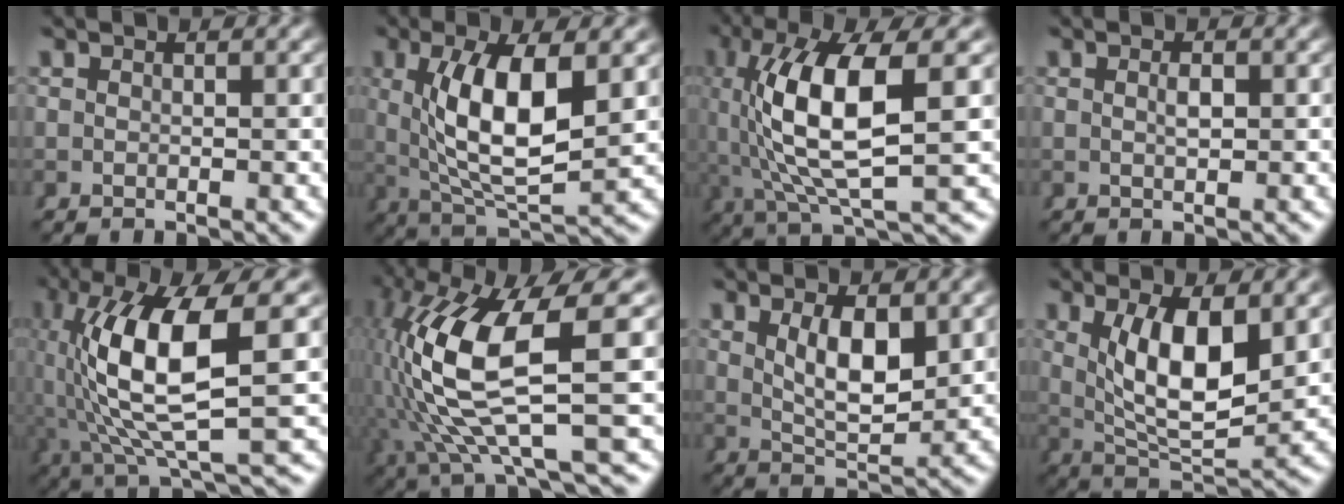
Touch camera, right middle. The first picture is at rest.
{"total": 8.7, "force": [1.2, 3.4, 7.9], "torque": [-0.139, -0.014, 0.038]}
{"total": 10.4, "force": [1.0, 3.8, 9.6], "torque": [-0.184, -0.007, 0.031]}
{"total": 0.9, "force": [0.0, 0.2, 0.8], "torque": [-0.014, -0.006, 0.004]}
{"total": 12.1, "force": [0.7, 4.7, 11.1], "torque": [-0.215, -0.014, 0.029]}
{"total": 13.0, "force": [0.3, 5.8, 11.7], "torque": [-0.239, -0.019, 0.026]}
{"total": 4.4, "force": [1.1, 1.1, 4.0], "torque": [-0.058, -0.015, 0.031]}
{"total": 7.9, "force": [1.7, 3.4, 7.0], "torque": [-0.111, -0.016, 0.044]}